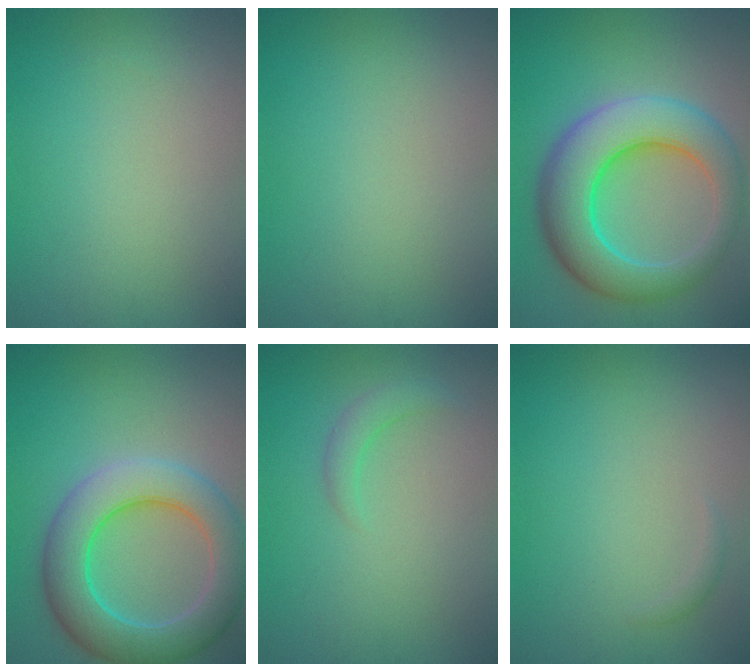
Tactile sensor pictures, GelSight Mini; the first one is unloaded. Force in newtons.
{"total": 0.0}
{"total": 10.0, "press": 10.0, "slide": 0.2}
{"total": 8.6, "press": 8.6, "slide": 0.1}
{"total": 1.7, "press": 1.7, "slide": 0.3}
{"total": 0.6, "press": 0.6, "slide": 0.0}